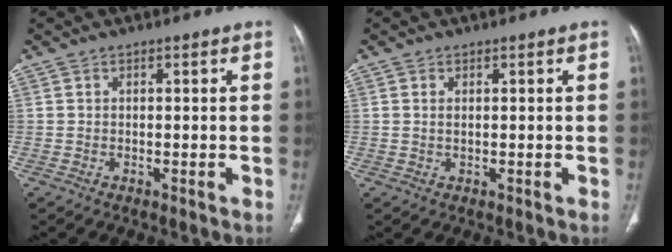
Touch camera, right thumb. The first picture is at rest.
{"total": 0.8, "force": [0.2, 0.3, 0.8], "torque": [-0.021, 0.001, 0.007]}